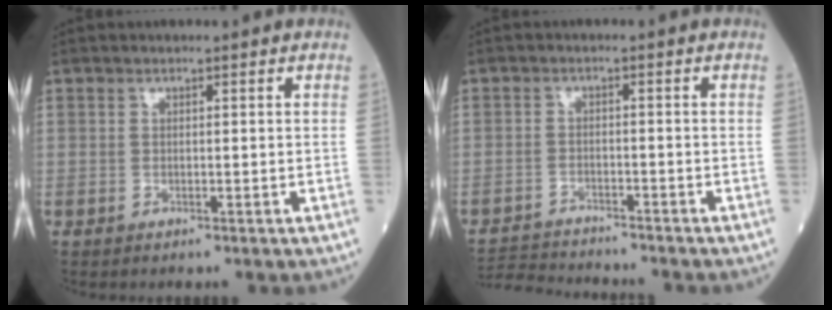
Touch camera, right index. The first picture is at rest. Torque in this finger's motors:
{"motor_torque": [-1.09, 0.34, -1.05, -0.21]}